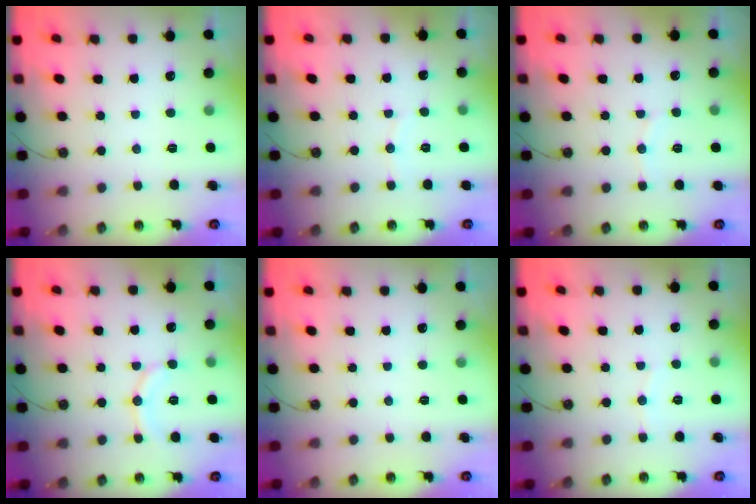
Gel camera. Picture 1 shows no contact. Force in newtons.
{"total": 2.6, "press": 2.6, "slide": 0.3}
{"total": 4.5, "press": 4.1, "slide": 1.7}
{"total": 9.7, "press": 9.3, "slide": 2.9}
{"total": 0.0}
{"total": 4.0, "press": 4.0, "slide": 0.5}